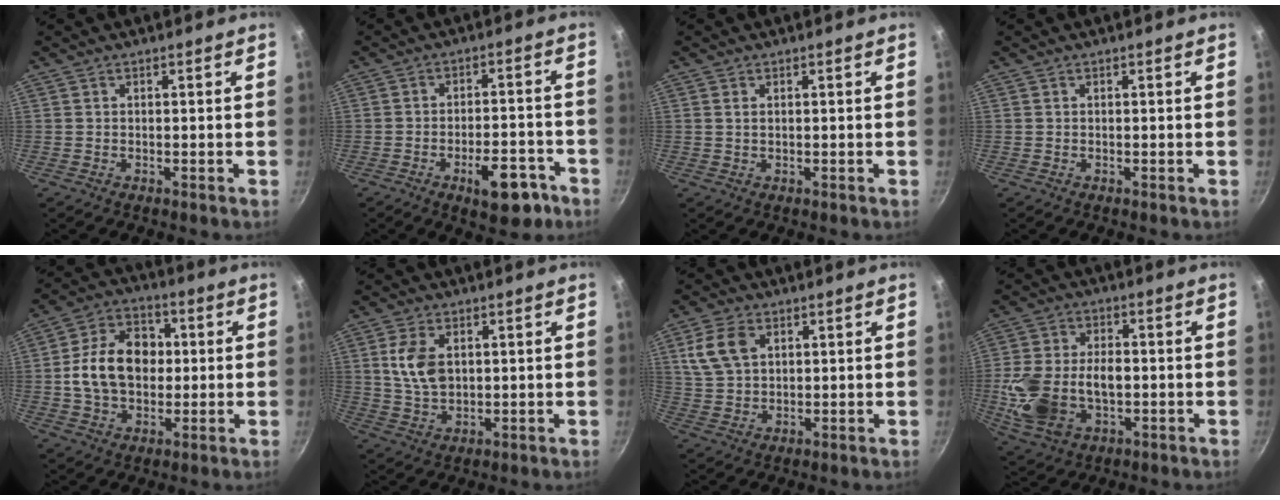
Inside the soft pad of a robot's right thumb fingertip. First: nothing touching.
{"total": 9.9, "force": [-5.1, 4.3, 7.2], "torque": [-0.072, 0.035, -0.062]}
{"total": 1.0, "force": [0.3, 0.6, 0.7], "torque": [-0.013, 0.002, 0.005]}
{"total": 0.0}
{"total": 14.7, "force": [0.5, 10.8, 9.9], "torque": [-0.134, 0.022, -0.001]}
{"total": 8.1, "force": [1.8, 5.2, 6.0], "torque": [-0.108, -0.009, 0.036]}
{"total": 8.6, "force": [3.1, 5.7, 5.6], "torque": [-0.099, -0.003, 0.063]}
{"total": 14.9, "force": [-2.0, 9.8, 11.0], "torque": [-0.208, 0.016, -0.028]}